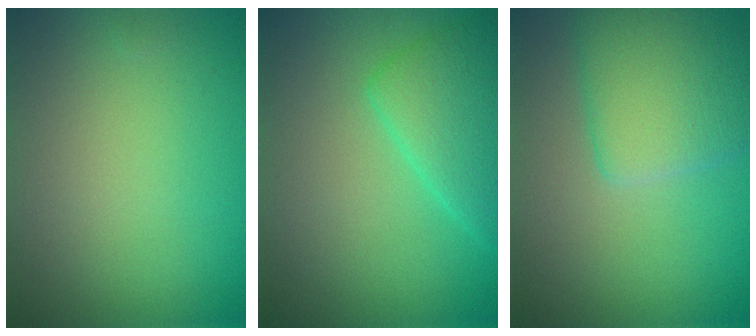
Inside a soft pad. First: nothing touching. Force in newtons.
{"total": 4.6, "press": 4.6, "slide": 0.3}
{"total": 5.0, "press": 5.0, "slide": 0.3}